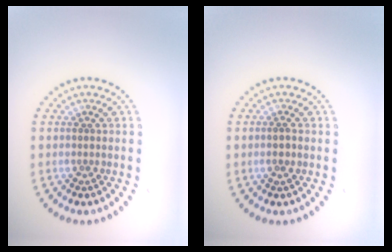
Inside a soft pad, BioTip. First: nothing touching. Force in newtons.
{"total": 0.8, "press": 0.7, "slide": 0.4}